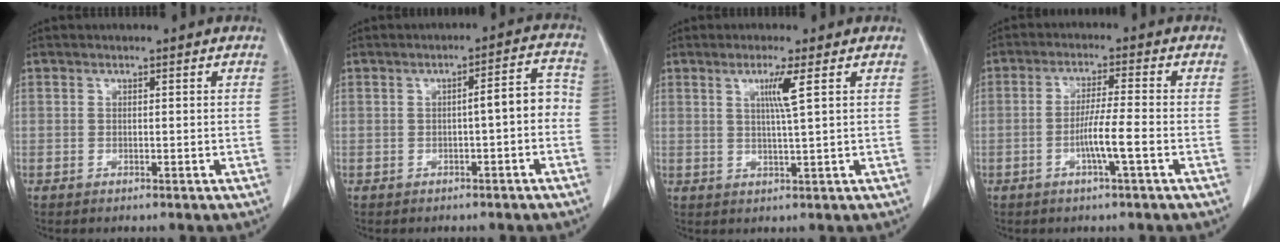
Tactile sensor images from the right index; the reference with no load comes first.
{"total": 4.7, "force": [-1.0, 0.9, 4.5], "torque": [-0.057, 0.023, -0.013]}
{"total": 4.0, "force": [1.5, -0.8, 3.6], "torque": [-0.069, -0.005, 0.027]}
{"total": 5.4, "force": [-1.9, -0.5, 5.1], "torque": [-0.093, -0.003, -0.036]}